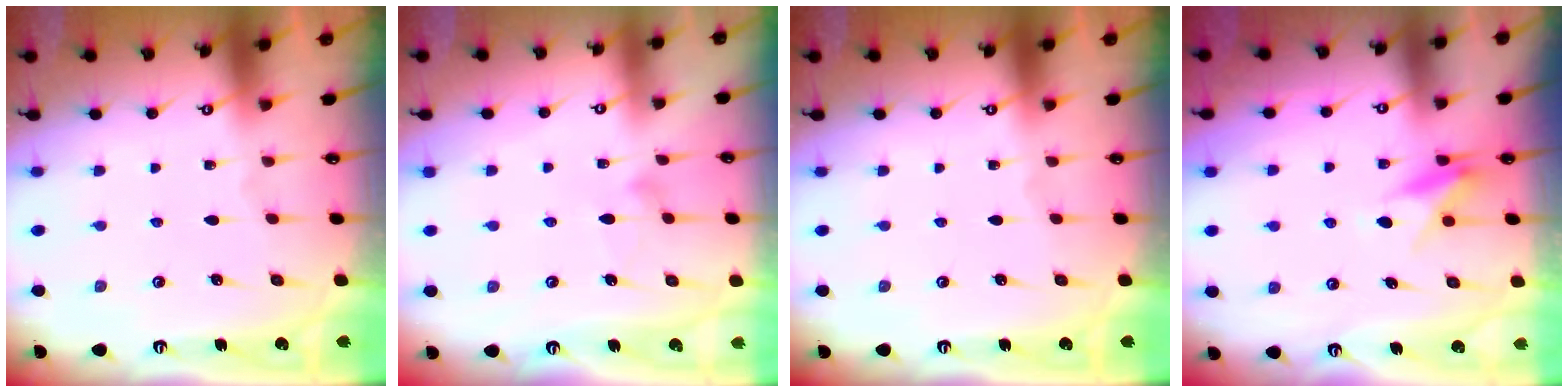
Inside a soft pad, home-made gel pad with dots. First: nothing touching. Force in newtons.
{"total": 7.7, "press": 7.7, "slide": 0.4}
{"total": 0.0}
{"total": 8.0, "press": 8.0, "slide": 0.5}